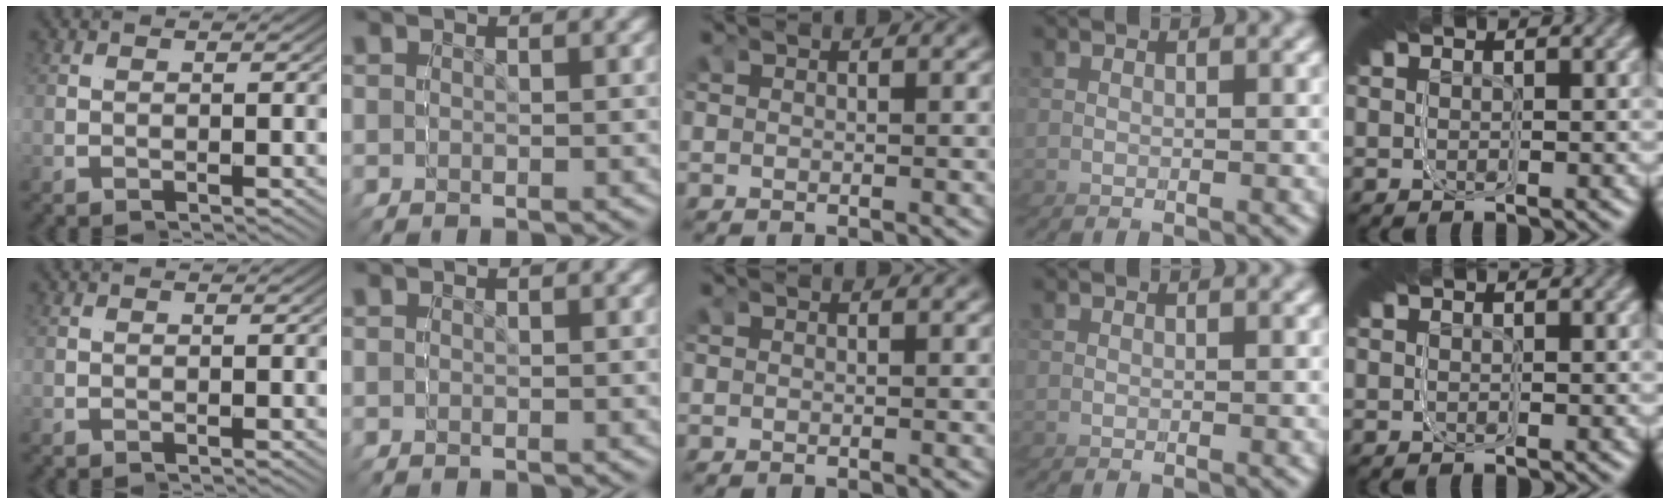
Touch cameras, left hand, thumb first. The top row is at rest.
{}